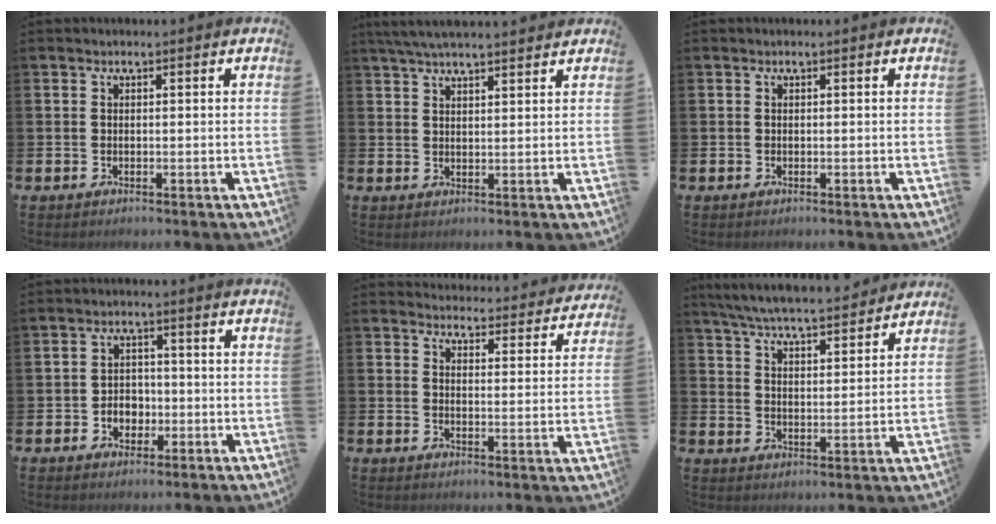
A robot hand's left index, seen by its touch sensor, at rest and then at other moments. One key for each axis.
{"total": 4.6, "fx": 4.2, "fy": 0.4, "fz": 1.7, "tx": -0.043, "ty": -0.007, "tz": 0.078}
{"total": 0.0}
{"total": 3.1, "fx": -1.2, "fy": 2.6, "fz": 1.3, "tx": -0.018, "ty": 0.002, "tz": -0.030}
{"total": 4.0, "fx": 4.0, "fy": 0.6, "fz": 0.1, "tx": -0.006, "ty": -0.034, "tz": 0.067}
{"total": 6.6, "fx": 6.4, "fy": 0.3, "fz": 1.5, "tx": -0.058, "ty": -0.037, "tz": 0.115}